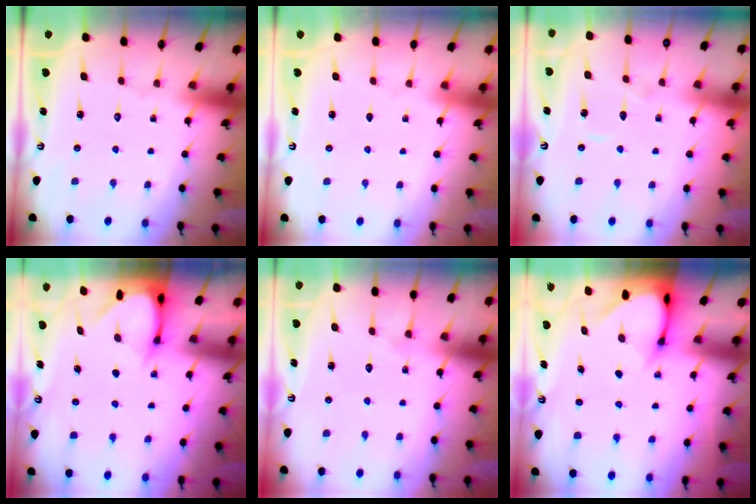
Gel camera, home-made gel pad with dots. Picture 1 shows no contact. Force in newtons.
{"total": 0.5, "press": 0.2, "slide": 0.5}
{"total": 5.3, "press": 5.2, "slide": 0.6}
{"total": 3.6, "press": 3.6, "slide": 0.2}
{"total": 5.2, "press": 5.1, "slide": 0.5}
{"total": 3.5, "press": 3.5, "slide": 0.2}